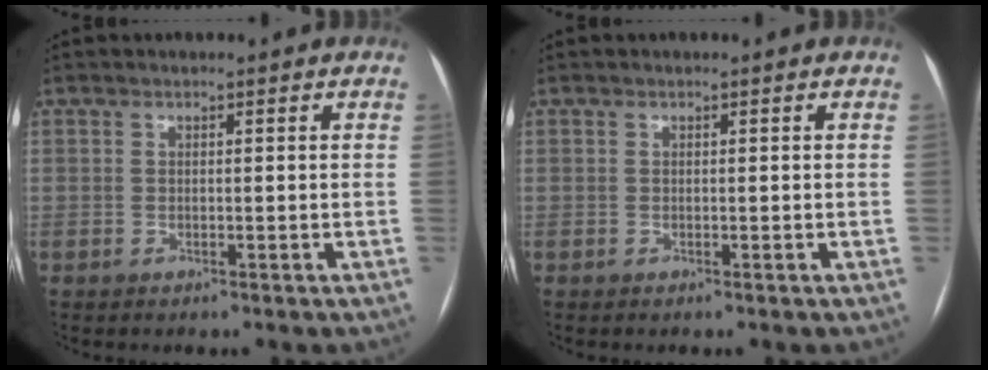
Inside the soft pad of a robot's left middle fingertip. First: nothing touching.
{"total": 0.0}